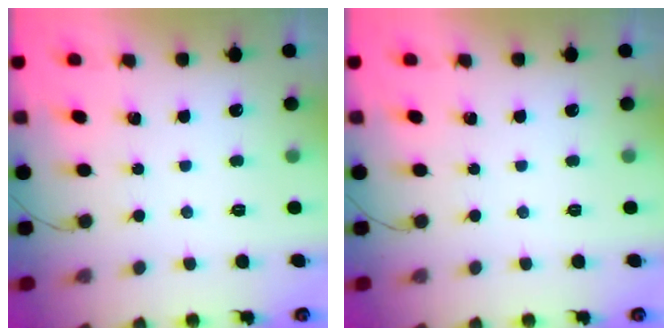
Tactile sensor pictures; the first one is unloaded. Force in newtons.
{"total": 0.0}